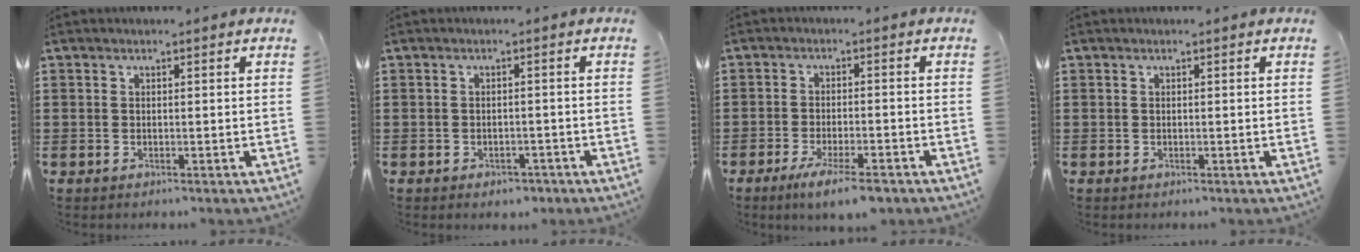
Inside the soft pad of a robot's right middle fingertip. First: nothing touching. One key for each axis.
{"total": 1.5, "fx": -1.3, "fy": 0.7, "fz": 0.2, "tx": -0.009, "ty": -0.001, "tz": -0.027}
{"total": 5.3, "fx": -3.8, "fy": 0.6, "fz": 3.5, "tx": -0.068, "ty": -0.009, "tz": -0.069}
{"total": 0.0}